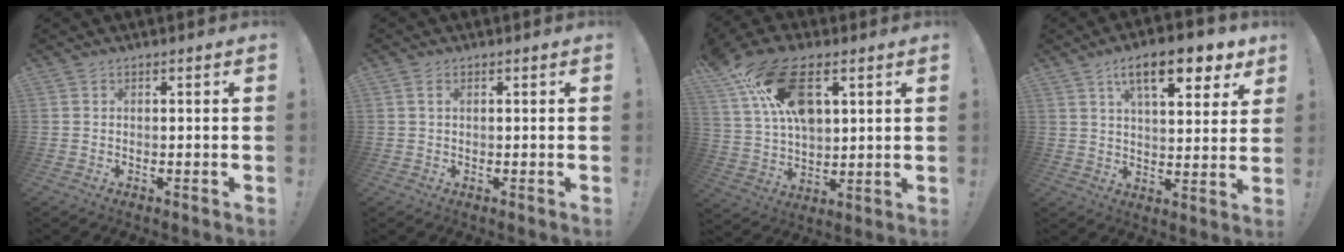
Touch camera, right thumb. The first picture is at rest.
{"total": 1.6, "force": [0.7, 0.7, 1.3], "torque": [-0.018, -0.001, 0.011]}
{"total": 19.3, "force": [8.6, 10.8, 13.6], "torque": [-0.230, -0.036, 0.154]}
{"total": 14.6, "force": [7.9, 5.0, 11.2], "torque": [-0.175, -0.029, 0.128]}